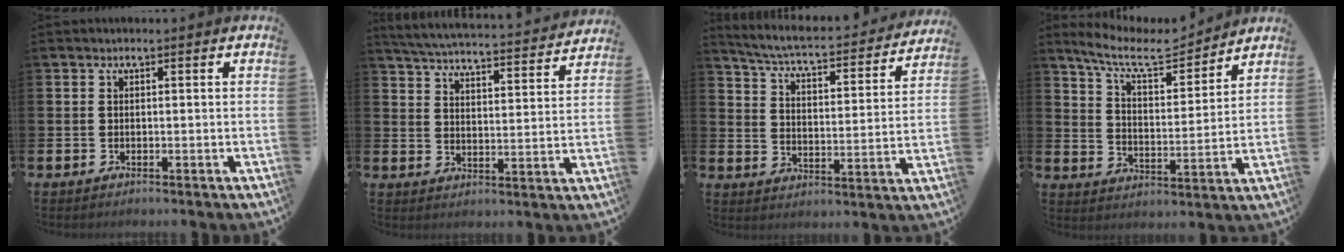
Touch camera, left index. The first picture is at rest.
{"total": 5.1, "force": [5.0, 0.3, 1.0], "torque": [-0.049, -0.042, 0.083]}
{"total": 5.6, "force": [5.1, 0.7, 2.3], "torque": [-0.075, -0.040, 0.080]}
{"total": 8.5, "force": [7.6, 2.3, 3.2], "torque": [-0.090, -0.044, 0.131]}